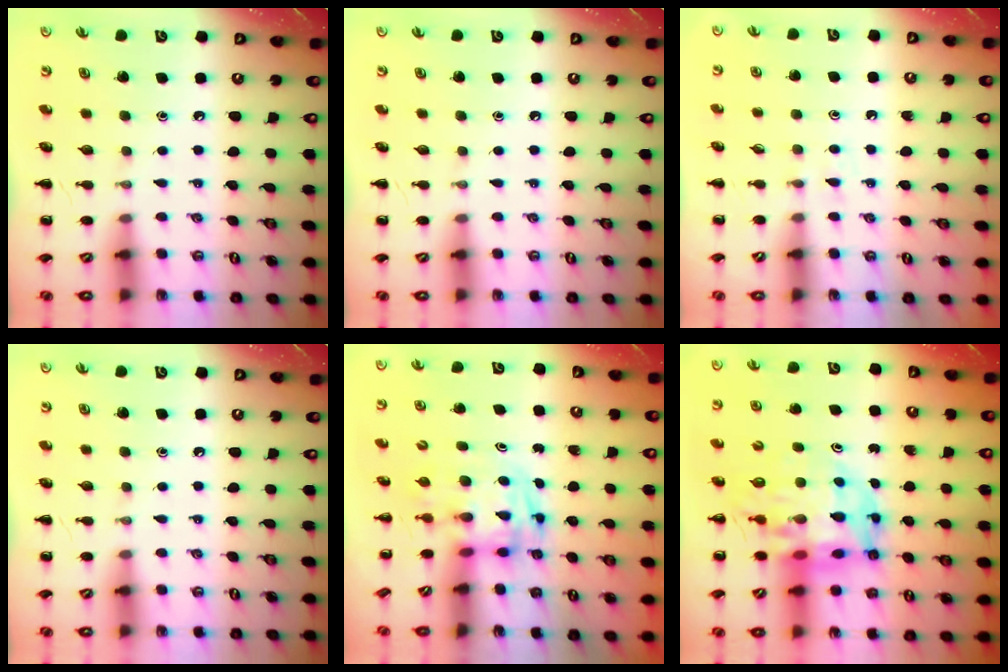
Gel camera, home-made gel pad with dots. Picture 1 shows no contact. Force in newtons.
{"total": 0.0}
{"total": 2.9, "press": 2.7, "slide": 1.2}
{"total": 0.0}
{"total": 2.8, "press": 2.7, "slide": 0.5}
{"total": 13.4, "press": 12.8, "slide": 3.9}